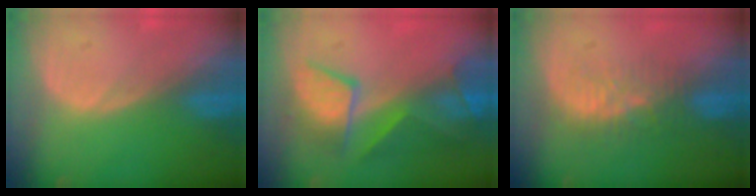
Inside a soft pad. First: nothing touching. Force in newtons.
{"total": 9.8, "press": 8.5, "slide": 4.8}
{"total": 5.7, "press": 5.3, "slide": 2.0}